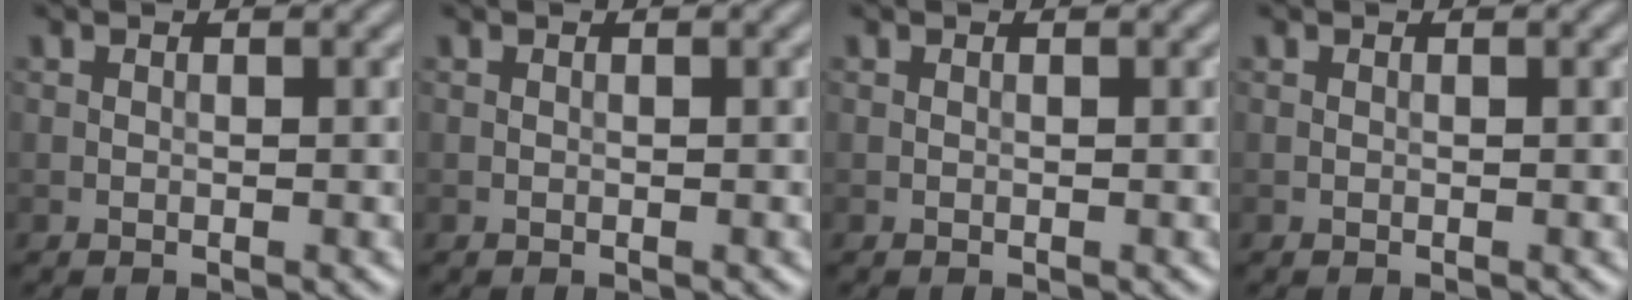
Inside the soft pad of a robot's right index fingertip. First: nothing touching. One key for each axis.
{"total": 0.0}
{"total": 0.0}
{"total": 0.0}